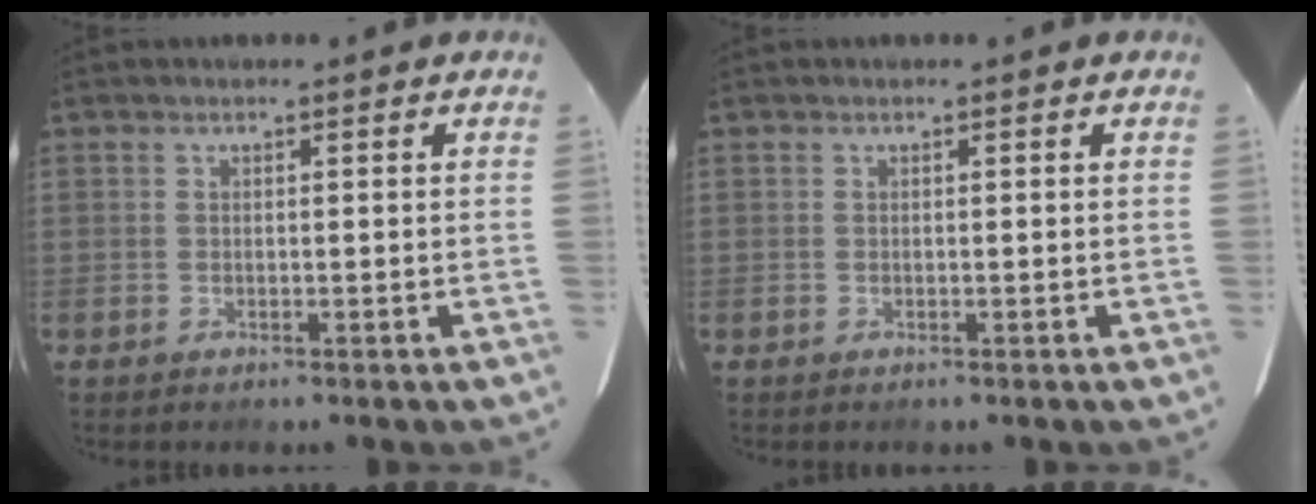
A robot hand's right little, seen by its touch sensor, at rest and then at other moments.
{"total": 0.0}